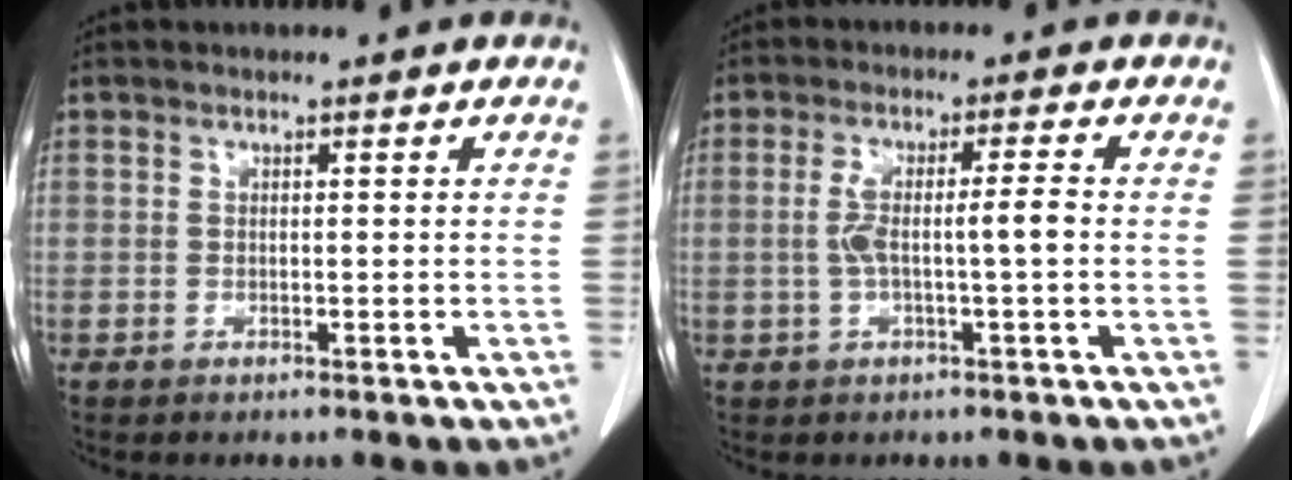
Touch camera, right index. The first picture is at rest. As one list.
[{"total": 5.3, "force": [-0.4, 0.3, 5.3], "torque": [-0.107, 0.013, -0.005]}]